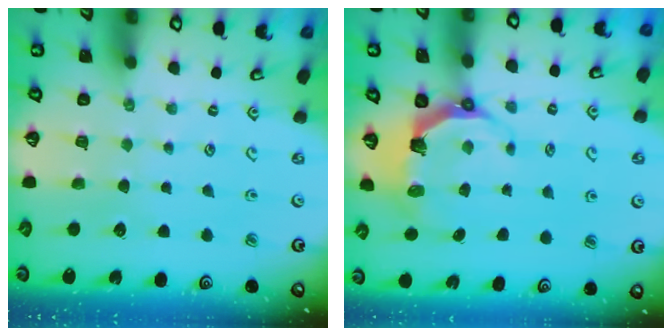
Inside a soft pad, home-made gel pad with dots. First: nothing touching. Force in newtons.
{"total": 6.5, "press": 4.8, "slide": 4.3}